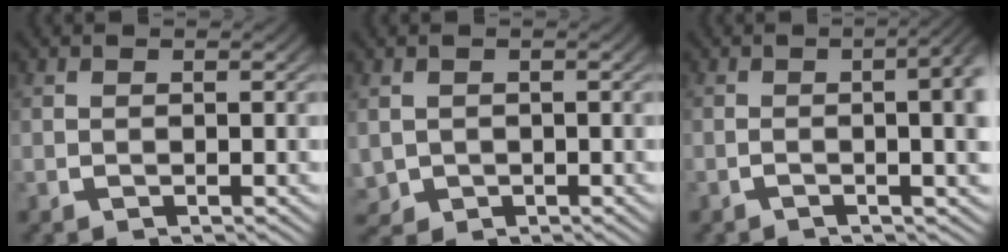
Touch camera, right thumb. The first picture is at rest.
{"total": 3.1, "force": [-0.5, 2.8, 1.2], "torque": [-0.040, -0.025, 0.006]}
{"total": 6.5, "force": [0.3, 2.5, 5.9], "torque": [-0.058, 0.020, -0.013]}